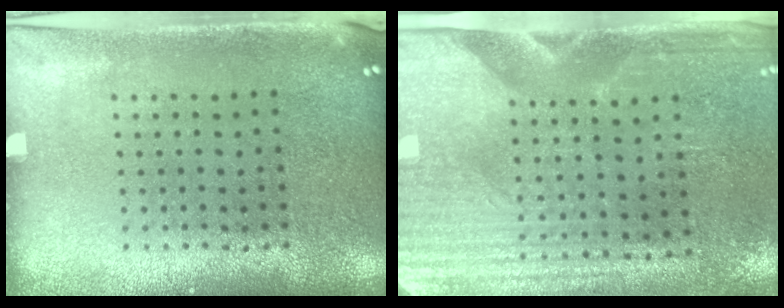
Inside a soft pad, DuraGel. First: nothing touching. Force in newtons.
{"total": 3.1, "press": 2.8, "slide": 1.4}